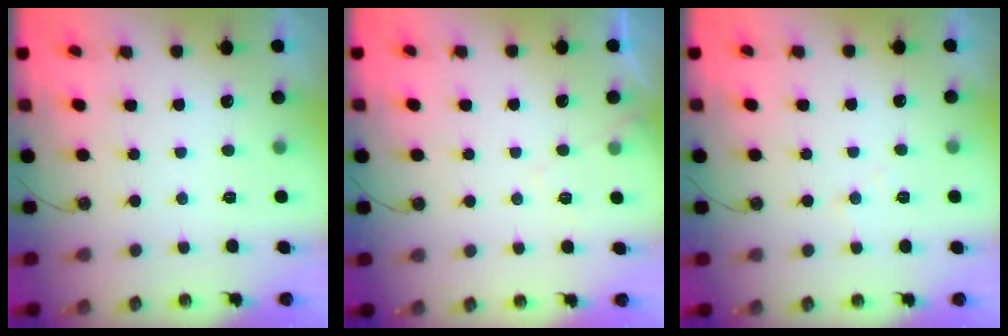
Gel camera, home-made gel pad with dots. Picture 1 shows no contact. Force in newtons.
{"total": 4.5, "press": 4.4, "slide": 0.7}
{"total": 5.6, "press": 5.6, "slide": 0.9}